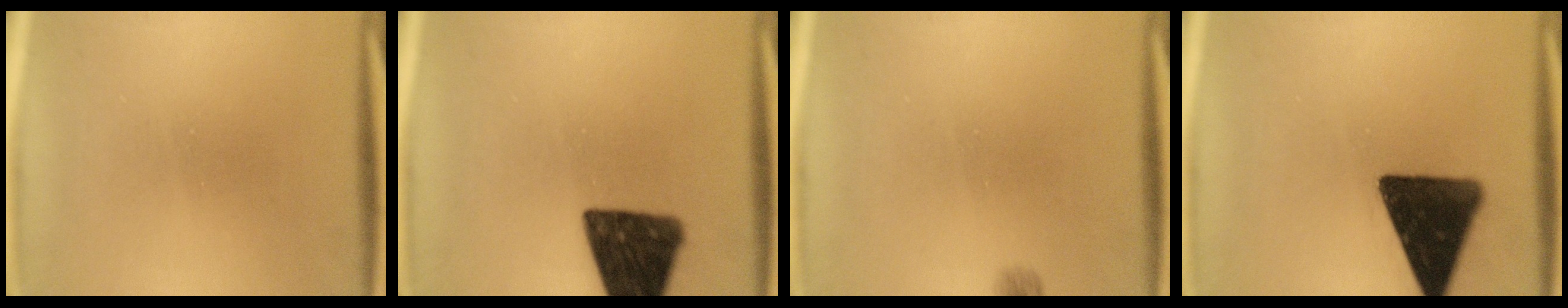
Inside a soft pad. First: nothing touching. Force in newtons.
{"total": 16.6}
{"total": 1.3}
{"total": 15.9}